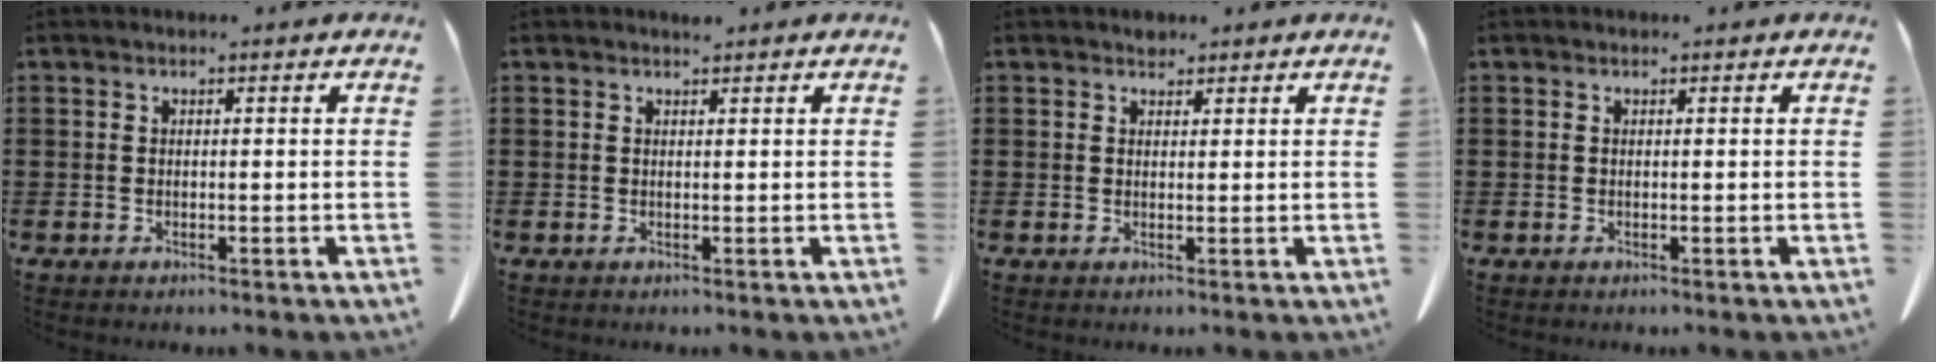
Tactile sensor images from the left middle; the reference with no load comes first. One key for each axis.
{"total": 0.7, "fx": 0.7, "fy": 0.1, "fz": 0.2, "tx": -0.005, "ty": -0.001, "tz": 0.014}
{"total": 1.3, "fx": 1.1, "fy": 0.7, "fz": 0.3, "tx": -0.001, "ty": -0.001, "tz": 0.019}
{"total": 0.0}